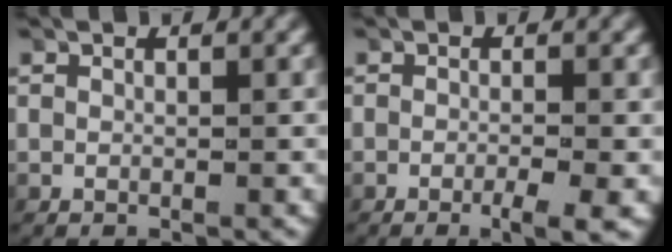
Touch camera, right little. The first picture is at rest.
{"total": 2.5, "force": [-1.4, 0.2, 2.1], "torque": [-0.025, 0.003, -0.028]}